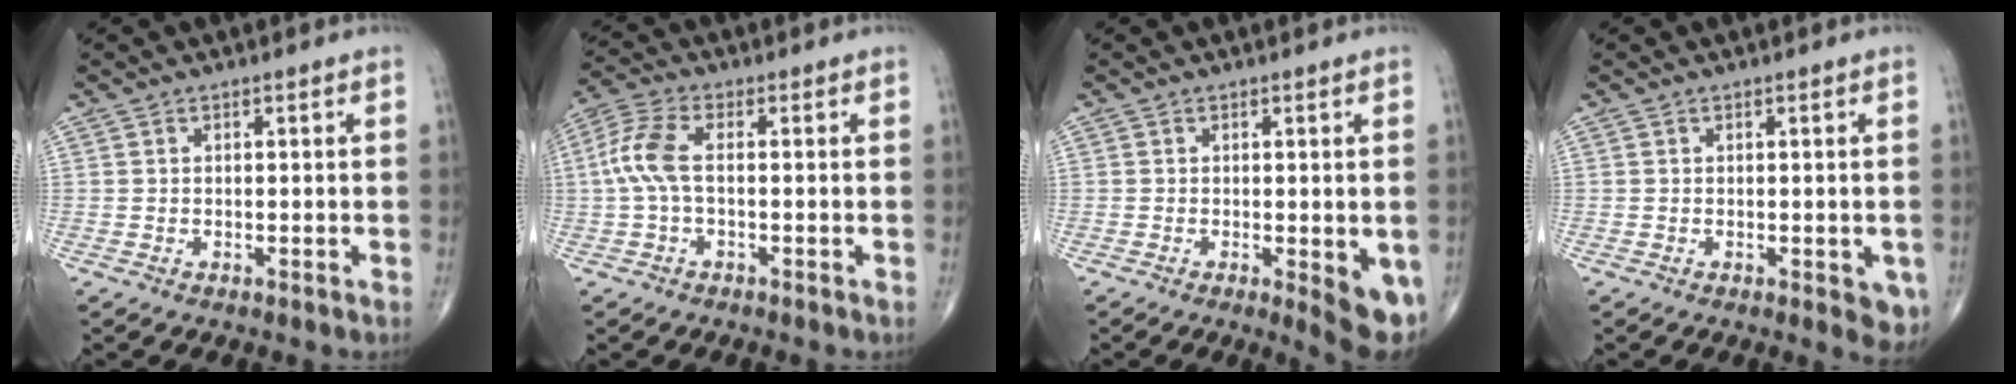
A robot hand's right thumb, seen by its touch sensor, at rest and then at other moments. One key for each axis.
{"total": 6.8, "fx": -0.2, "fy": 2.8, "fz": 6.2, "tx": -0.159, "ty": 0.018, "tz": -0.010}
{"total": 6.8, "fx": -1.7, "fy": 2.0, "fz": 6.2, "tx": -0.070, "ty": -0.015, "tz": -0.019}
{"total": 4.3, "fx": -1.4, "fy": 1.9, "fz": 3.7, "tx": -0.019, "ty": -0.005, "tz": -0.015}